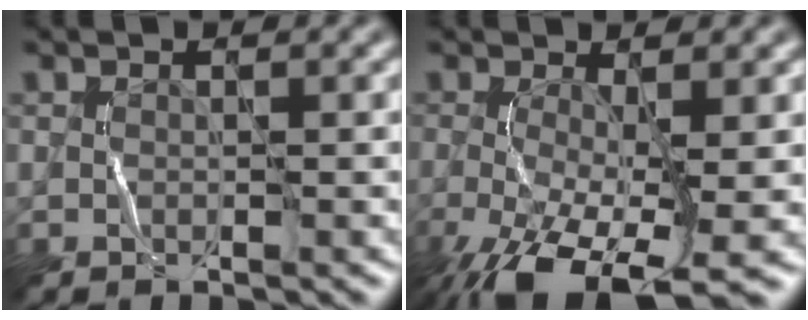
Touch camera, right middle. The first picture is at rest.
{"total": 8.8, "force": [-3.4, 3.2, 7.5], "torque": [-0.153, -0.023, -0.054]}